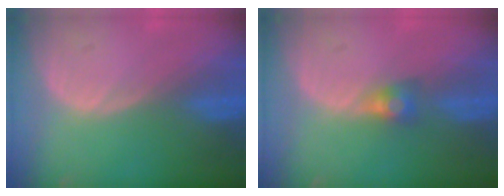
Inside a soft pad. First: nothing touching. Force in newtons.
{"total": 3.0, "press": 2.5, "slide": 1.6}